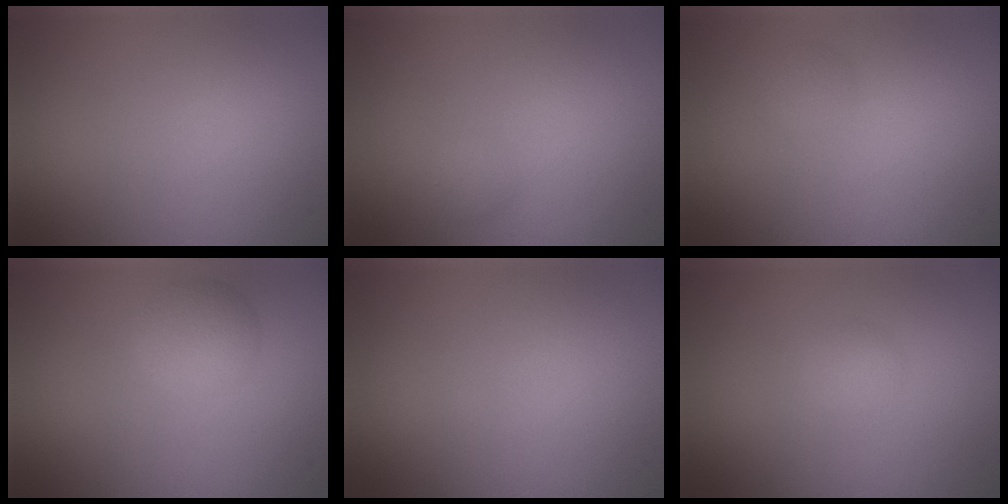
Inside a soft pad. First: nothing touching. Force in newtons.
{"total": 0.8, "press": 0.8, "slide": 0.1}
{"total": 1.0, "press": 1.0, "slide": 0.1}
{"total": 2.7, "press": 2.7, "slide": 0.1}
{"total": 0.0}
{"total": 1.2, "press": 1.2, "slide": 0.0}